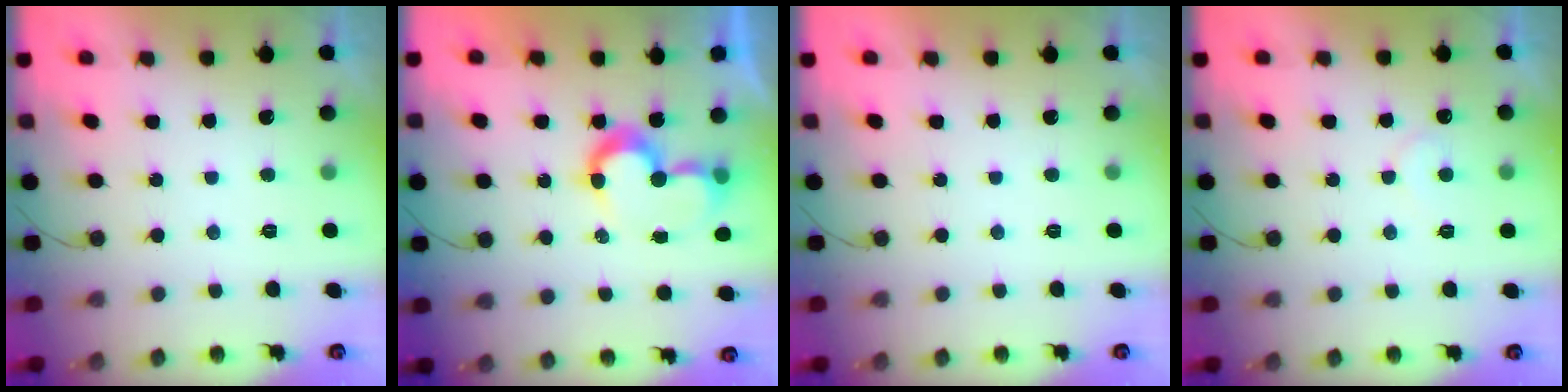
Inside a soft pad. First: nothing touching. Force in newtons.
{"total": 9.4, "press": 9.4, "slide": 0.6}
{"total": 1.8, "press": 1.8, "slide": 0.1}
{"total": 5.8, "press": 5.8, "slide": 0.5}